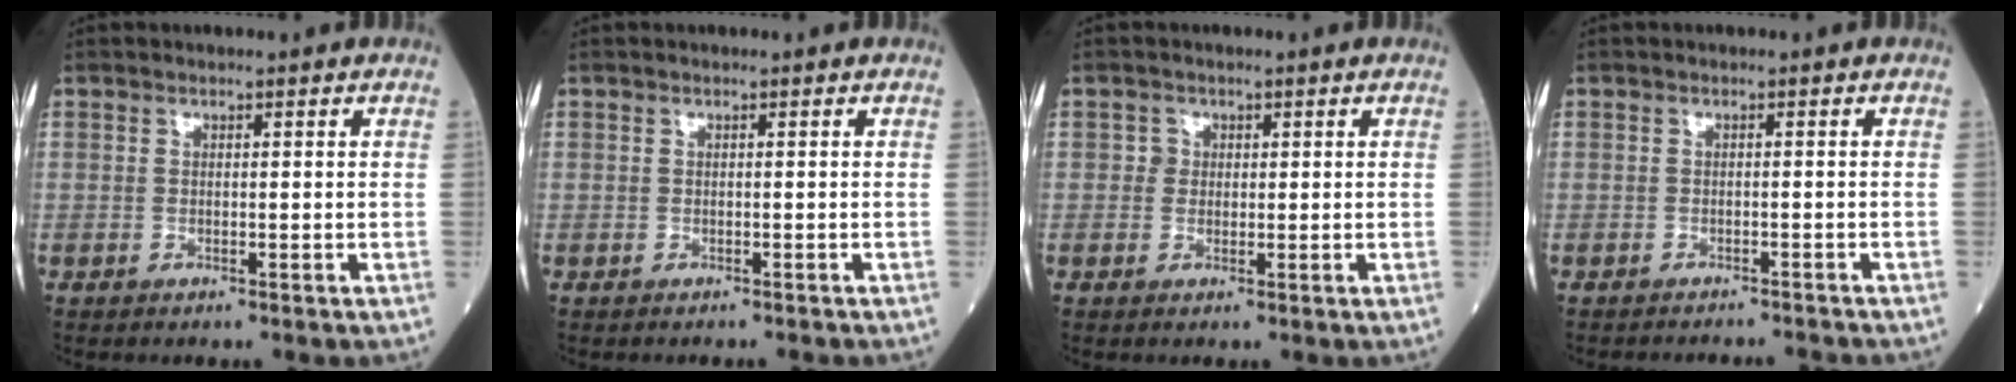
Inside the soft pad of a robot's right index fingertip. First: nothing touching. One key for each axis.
{"total": 0.9, "fx": -0.8, "fy": 0.5, "fz": -0.1, "tx": -0.002, "ty": 0.004, "tz": -0.013}
{"total": 1.3, "fx": 0.2, "fy": 1.3, "fz": 0.2, "tx": 0.002, "ty": 0.002, "tz": 0.002}
{"total": 6.7, "fx": -6.5, "fy": 1.3, "fz": 0.6, "tx": -0.003, "ty": 0.006, "tz": -0.078}